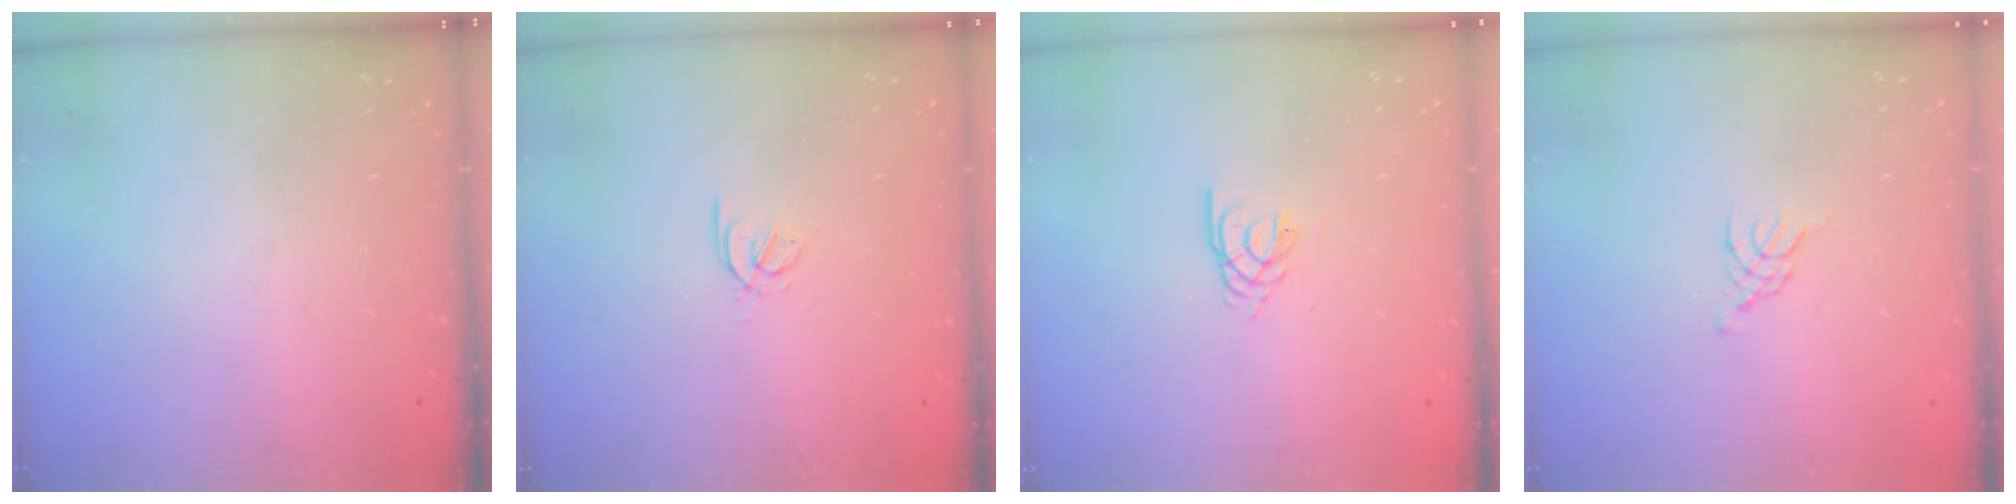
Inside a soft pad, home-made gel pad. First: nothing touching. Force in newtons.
{"total": 2.4, "press": 2.4, "slide": 0.5}
{"total": 2.6, "press": 2.6, "slide": 0.3}
{"total": 0.8, "press": 0.7, "slide": 0.3}